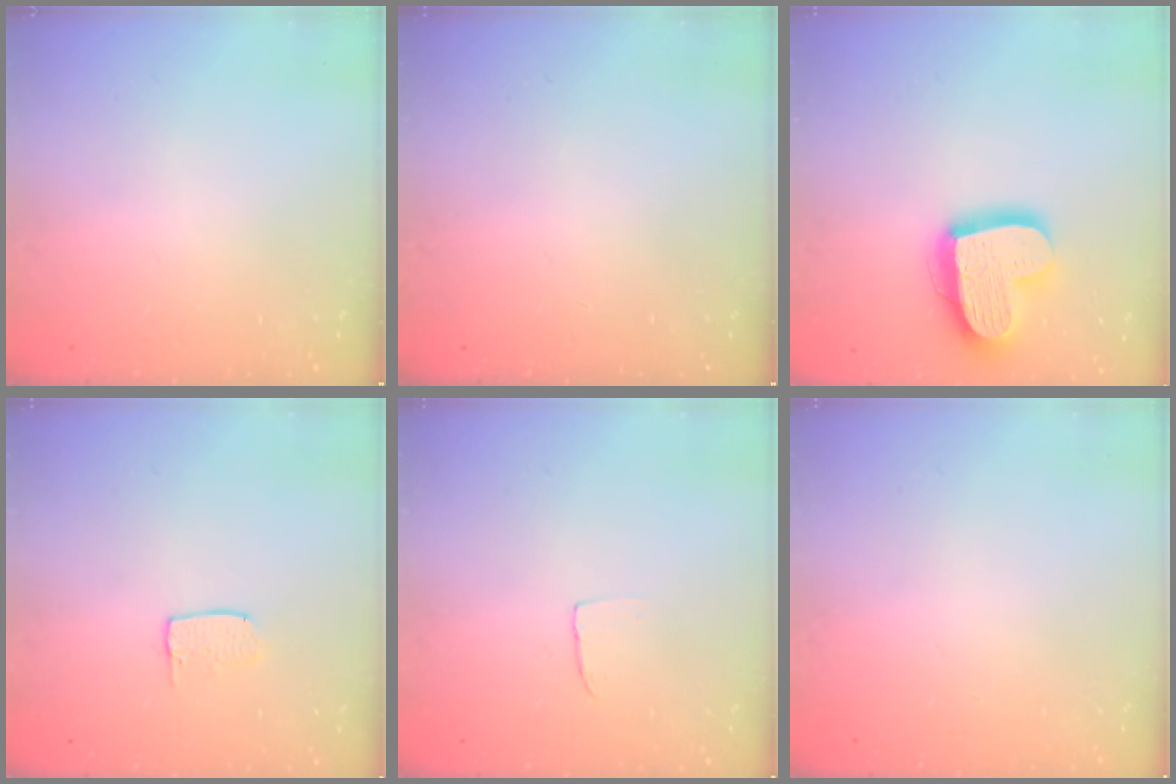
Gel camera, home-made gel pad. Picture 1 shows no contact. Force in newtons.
{"total": 0.0}
{"total": 18.0, "press": 17.9, "slide": 1.5}
{"total": 3.8, "press": 3.8, "slide": 0.2}
{"total": 2.4, "press": 2.4, "slide": 0.1}
{"total": 0.8, "press": 0.4, "slide": 0.7}